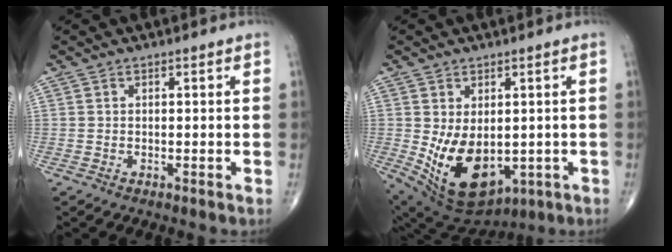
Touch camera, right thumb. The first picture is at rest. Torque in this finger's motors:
{"motor_torque": [-0.20, 1.07, 0.87, 0.52, 0.17]}